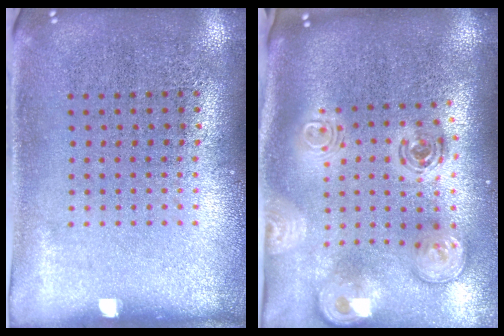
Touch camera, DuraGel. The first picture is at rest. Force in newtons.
{"total": 2.8, "press": 2.0, "slide": 2.0}